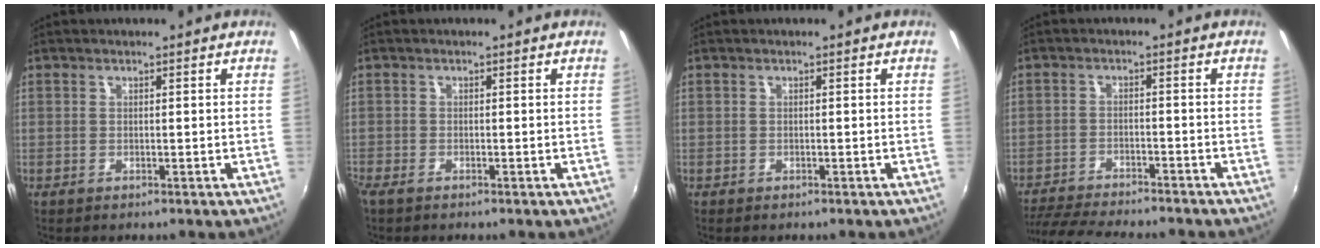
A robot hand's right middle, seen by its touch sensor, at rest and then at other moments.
{"total": 1.8, "force": [-1.5, 0.6, 0.8], "torque": [-0.021, -0.008, -0.029]}
{"total": 0.6, "force": [-0.4, 0.4, 0.1], "torque": [-0.003, -0.003, -0.008]}
{"total": 13.1, "force": [-11.8, 1.8, 5.4], "torque": [-0.124, -0.024, -0.187]}